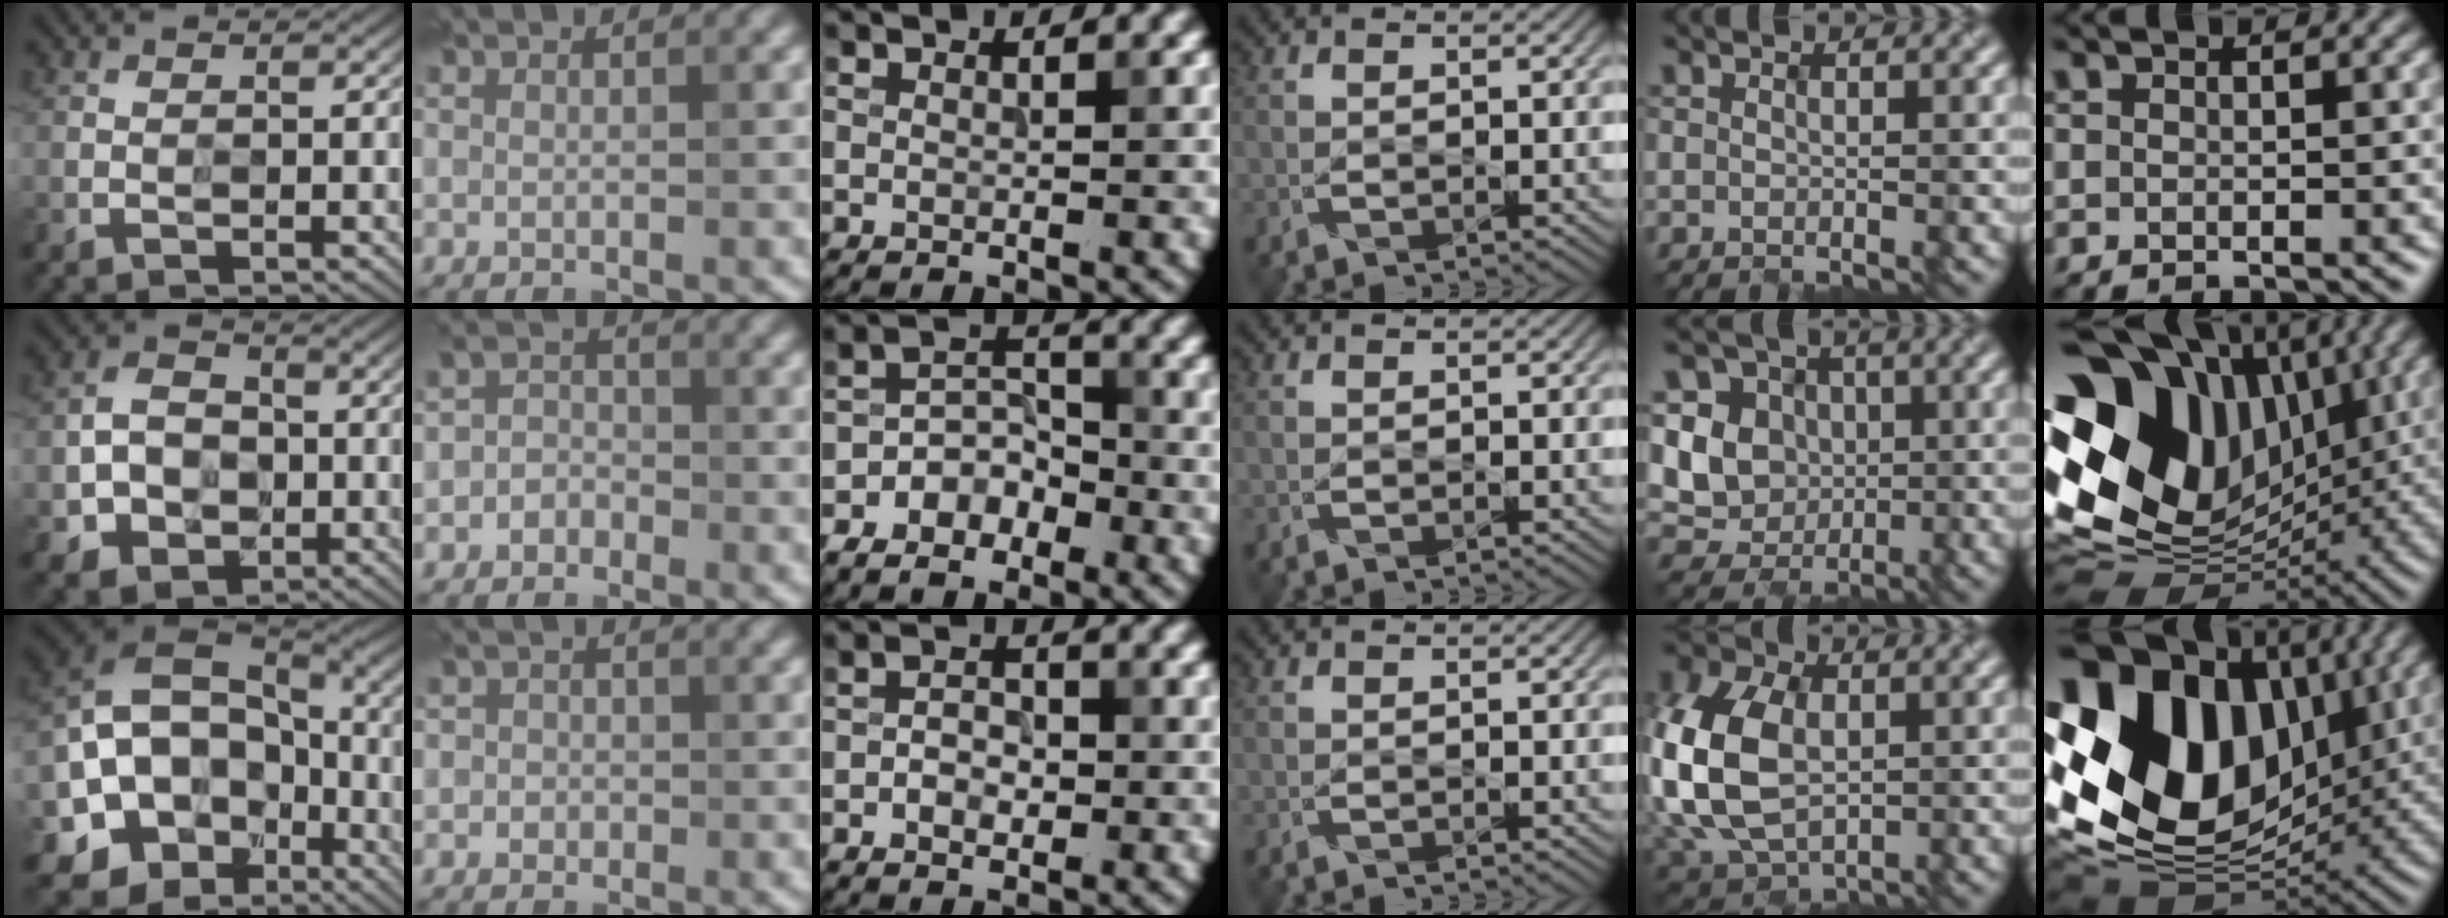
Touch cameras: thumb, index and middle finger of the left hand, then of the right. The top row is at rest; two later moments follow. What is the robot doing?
{"motion": "wipe", "object": "mirror"}